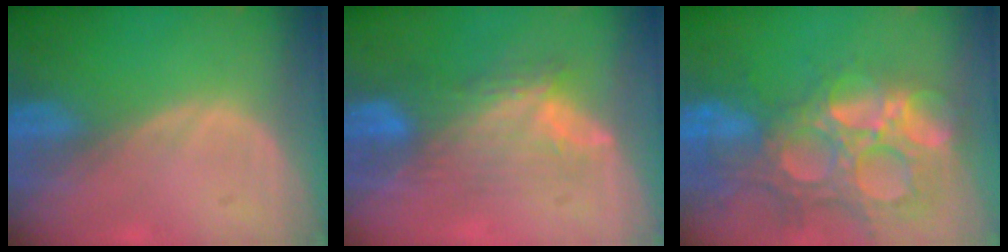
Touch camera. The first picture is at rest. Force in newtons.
{"total": 7.3, "press": 7.1, "slide": 1.8}
{"total": 14.7, "press": 12.1, "slide": 8.3}